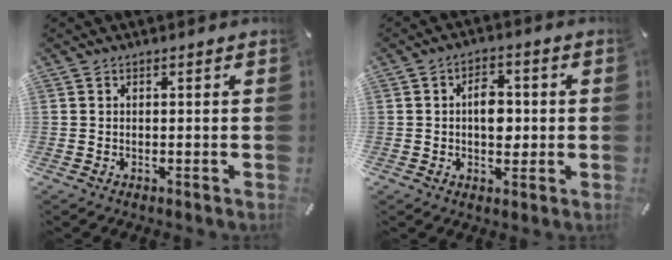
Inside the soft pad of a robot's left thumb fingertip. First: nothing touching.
{"total": 6.7, "force": [0.0, 4.4, 5.1], "torque": [-0.064, 0.000, -0.005]}